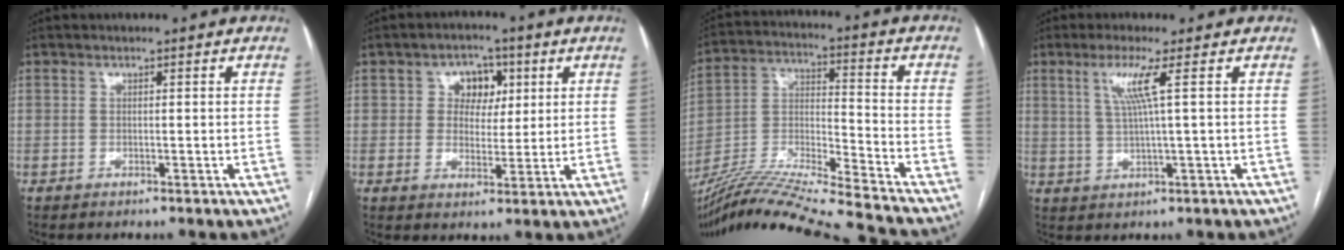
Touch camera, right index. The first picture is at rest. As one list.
[{"total": 5.7, "force": [1.7, 4.5, 3.0], "torque": [-0.040, 0.018, 0.029]}, {"total": 24.5, "force": [-22.1, -0.8, 10.4], "torque": [-0.211, -0.037, -0.374]}, {"total": 5.0, "force": [1.7, -0.9, 4.7], "torque": [-0.096, 0.000, 0.036]}]